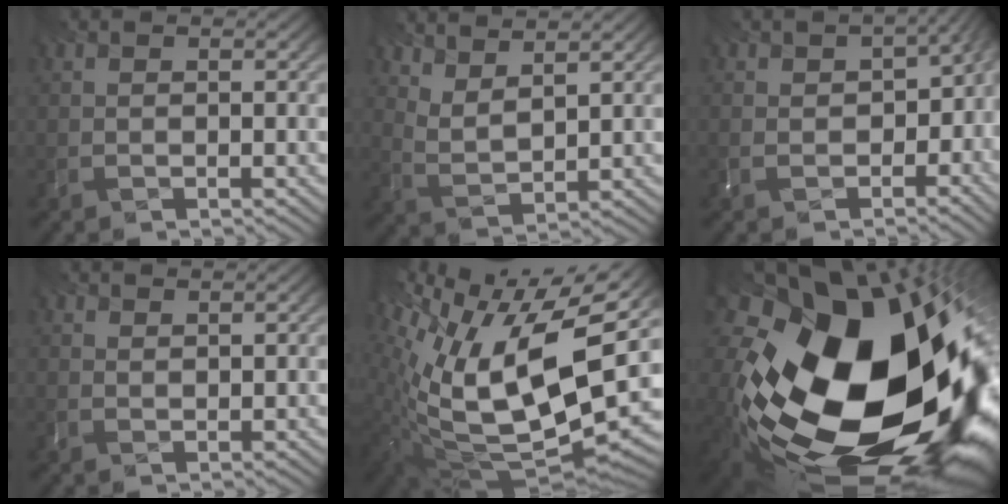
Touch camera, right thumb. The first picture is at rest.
{"total": 4.2, "force": [3.7, 0.8, 1.8], "torque": [-0.059, -0.017, 0.096]}
{"total": 8.3, "force": [-1.4, 5.5, 6.0], "torque": [-0.108, -0.020, 0.012]}
{"total": 1.0, "force": [0.9, -0.2, -0.3], "torque": [0.006, -0.009, 0.032]}
{"total": 17.1, "force": [1.4, 8.7, 14.7], "torque": [-0.301, -0.038, 0.066]}
{"total": 22.4, "force": [-4.4, 16.1, 15.0], "torque": [-0.274, -0.069, -0.048]}